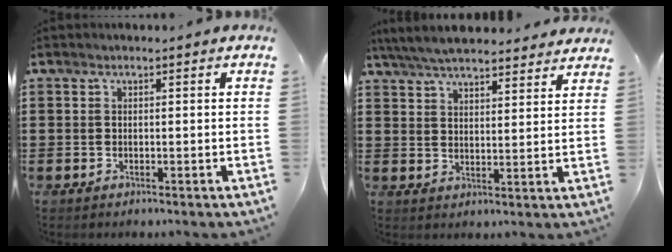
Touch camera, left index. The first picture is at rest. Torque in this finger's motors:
{"motor_torque": [1.09, -1.05, 0.35, 0.16]}